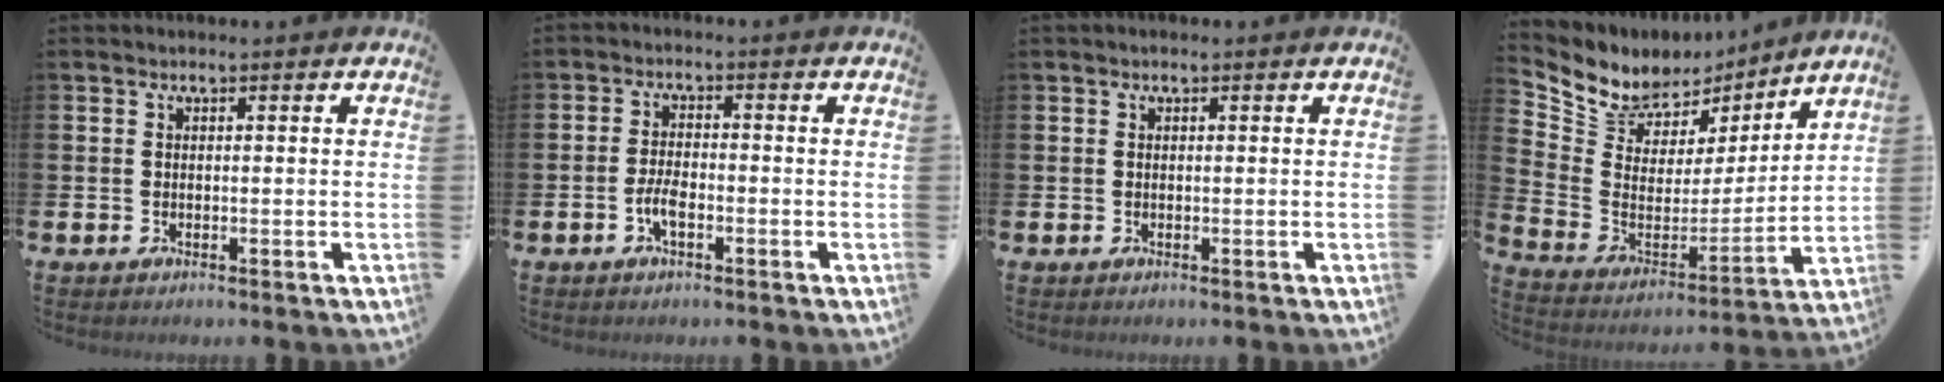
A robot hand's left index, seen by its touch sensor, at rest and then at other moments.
{"total": 3.0, "force": [-1.3, 1.1, 2.5], "torque": [-0.050, -0.001, -0.026]}
{"total": 0.0}
{"total": 7.5, "force": [6.6, 3.7, -0.2], "torque": [-0.056, -0.053, 0.119]}